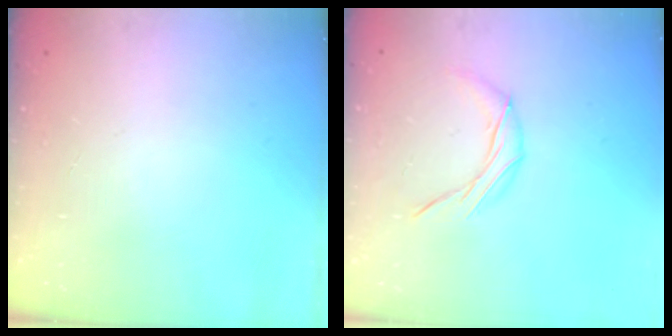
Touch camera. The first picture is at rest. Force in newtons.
{"total": 6.8, "press": 6.8, "slide": 0.4}